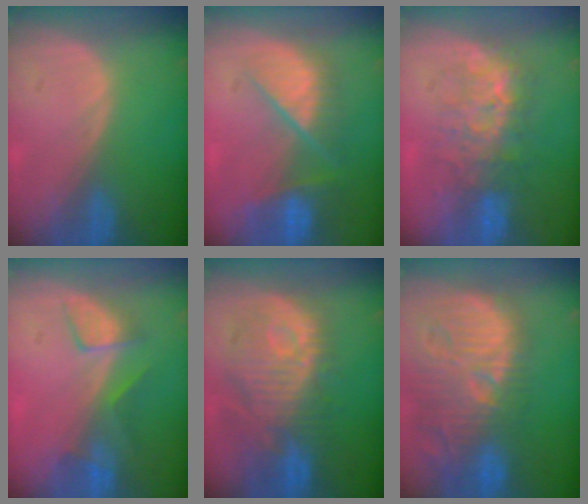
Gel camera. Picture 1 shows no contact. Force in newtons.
{"total": 9.8, "press": 8.3, "slide": 5.2}
{"total": 8.0, "press": 7.8, "slide": 1.9}
{"total": 4.7, "press": 4.6, "slide": 1.2}
{"total": 11.6, "press": 10.7, "slide": 4.4}
{"total": 14.6, "press": 13.0, "slide": 6.6}